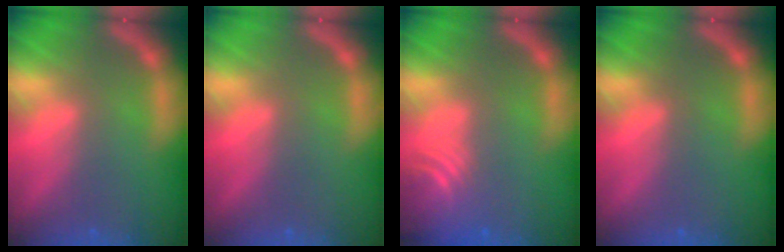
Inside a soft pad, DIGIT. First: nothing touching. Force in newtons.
{"total": 0.0}
{"total": 5.1}
{"total": 0.0}